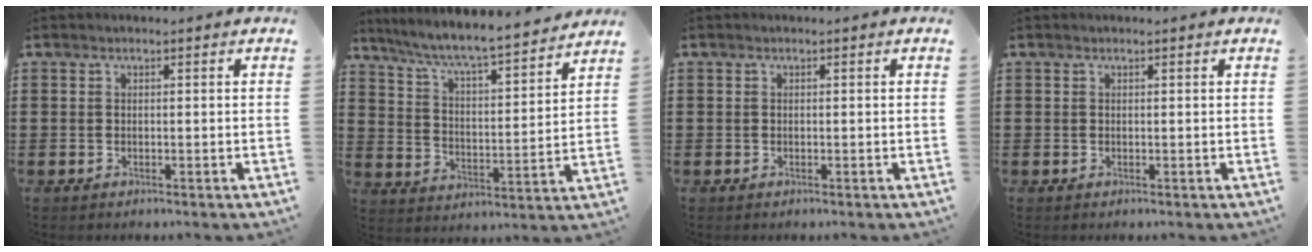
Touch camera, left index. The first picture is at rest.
{"total": 6.5, "force": [6.0, 0.0, 2.6], "torque": [-0.076, -0.044, 0.096]}
{"total": 0.0}
{"total": 0.0}